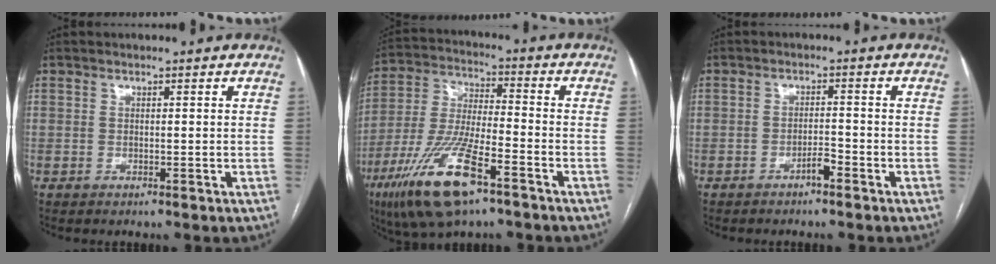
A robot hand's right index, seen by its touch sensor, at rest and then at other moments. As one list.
[{"total": 16.2, "force": [-9.0, 3.6, 12.9], "torque": [-0.280, -0.025, -0.163]}, {"total": 2.0, "force": [-1.5, 0.3, 1.4], "torque": [-0.022, 0.003, -0.024]}]